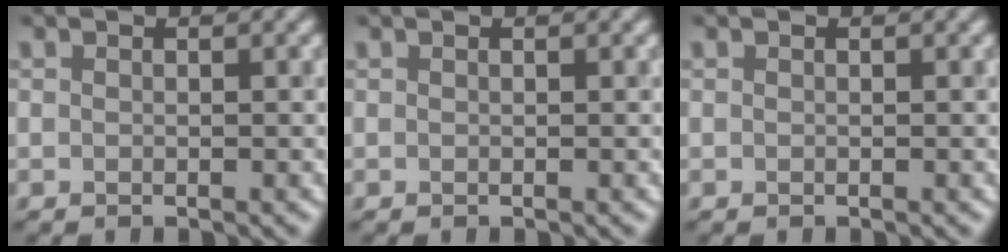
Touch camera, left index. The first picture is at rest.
{"total": 0.0}
{"total": 0.0}